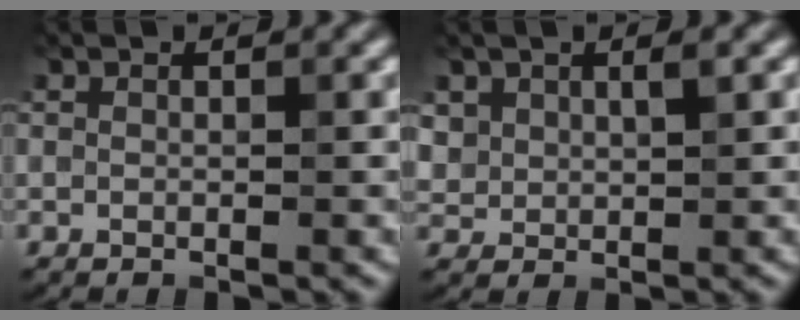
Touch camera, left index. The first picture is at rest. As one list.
[{"total": 1.9, "force": [1.0, 1.3, 0.9], "torque": [-0.023, -0.003, 0.024]}]